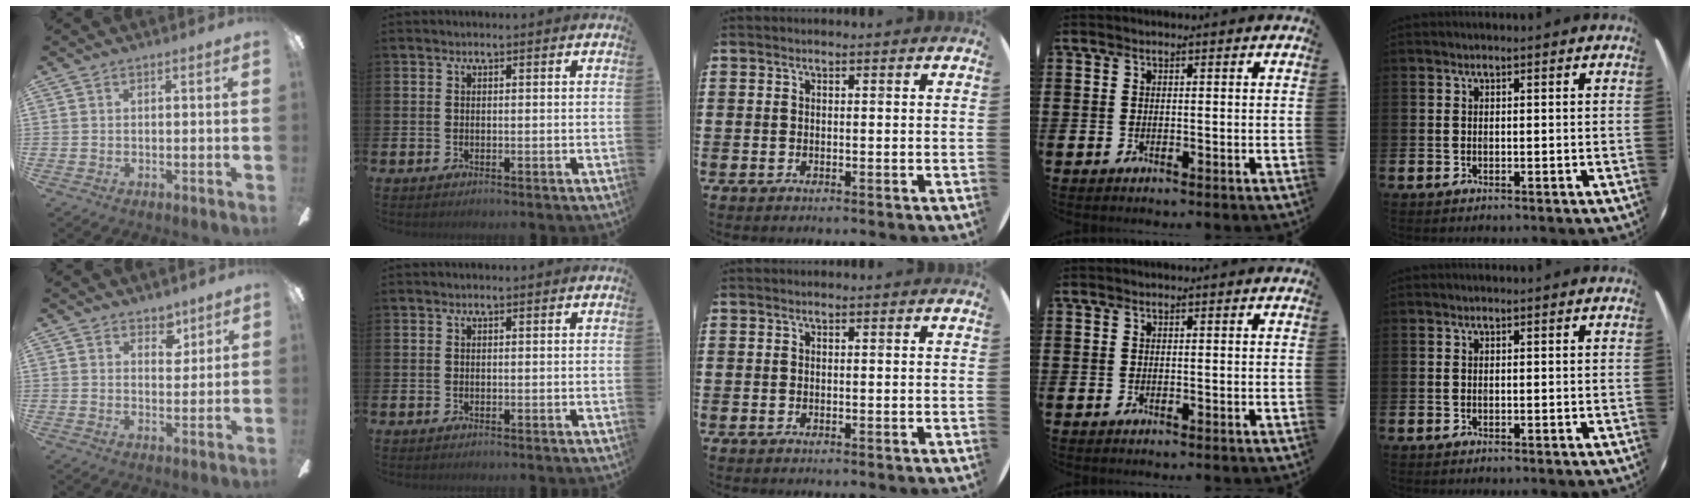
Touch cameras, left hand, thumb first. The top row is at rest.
{"thumb": {"total": 5.0, "force": [3.7, 2.8, 1.6], "torque": [-0.002, -0.020, 0.062]}}